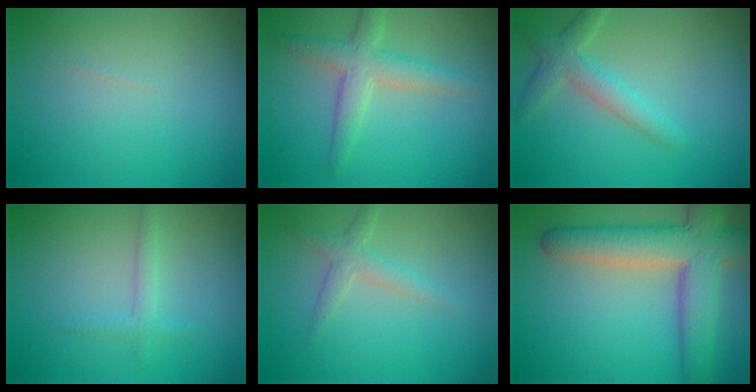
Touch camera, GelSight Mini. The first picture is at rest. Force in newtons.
{"total": 3.6, "press": 3.6, "slide": 0.3}
{"total": 2.9, "press": 2.9, "slide": 0.1}
{"total": 1.3, "press": 1.3, "slide": 0.1}
{"total": 1.9, "press": 1.9, "slide": 0.0}
{"total": 8.1, "press": 8.1, "slide": 0.7}